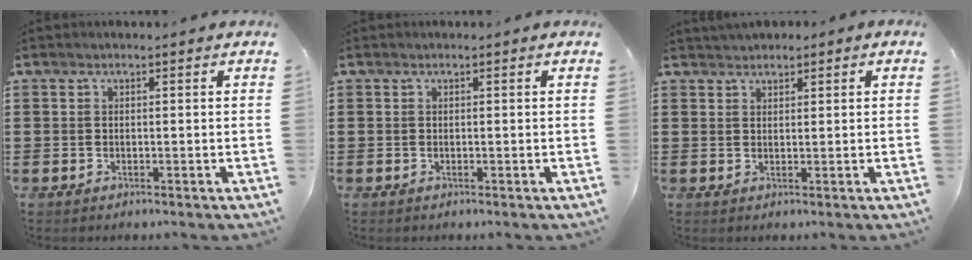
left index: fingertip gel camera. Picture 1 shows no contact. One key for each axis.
{"total": 0.0}
{"total": 1.6, "fx": 1.5, "fy": 0.7, "fz": 0.1, "tx": -0.006, "ty": 0.006, "tz": 0.029}